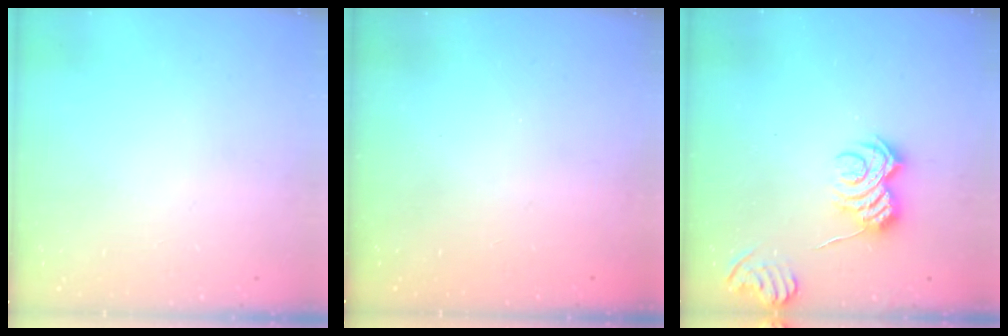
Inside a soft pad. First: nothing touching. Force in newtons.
{"total": 2.3, "press": 2.2, "slide": 0.8}
{"total": 5.4, "press": 5.3, "slide": 1.0}